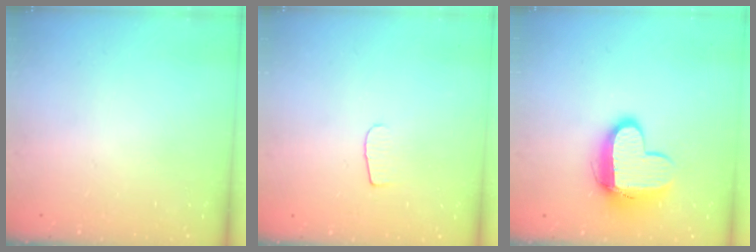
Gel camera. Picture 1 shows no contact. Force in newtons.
{"total": 4.8, "press": 4.8, "slide": 0.6}
{"total": 12.0, "press": 11.9, "slide": 1.2}